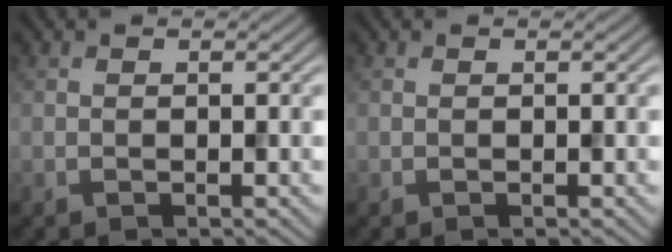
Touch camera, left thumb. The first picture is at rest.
{"total": 0.0}